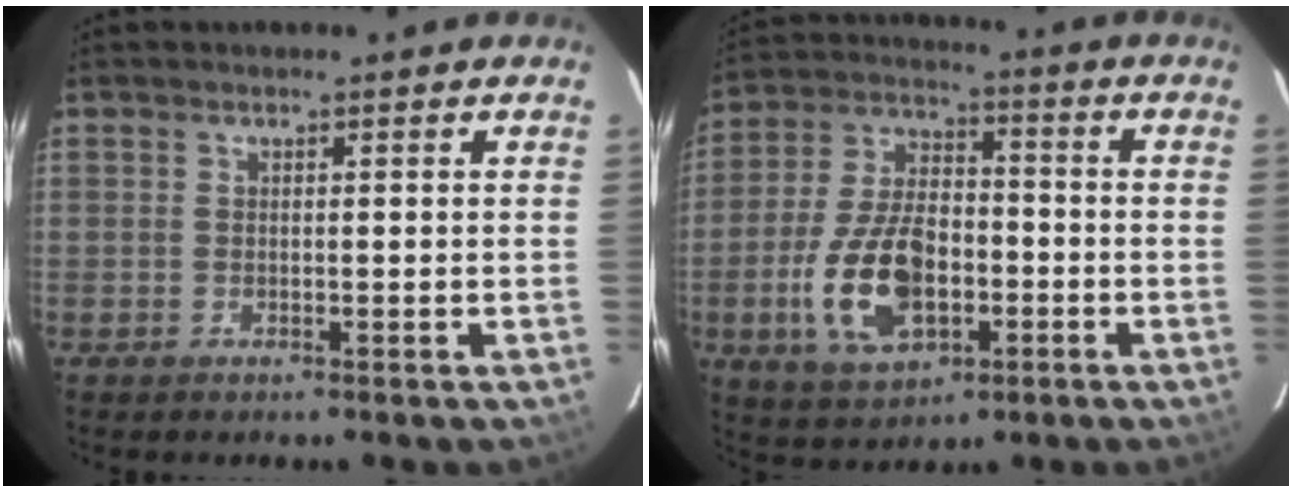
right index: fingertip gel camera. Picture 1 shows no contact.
{"total": 16.1, "force": [-4.8, 8.9, 12.5], "torque": [-0.261, 0.005, -0.074]}